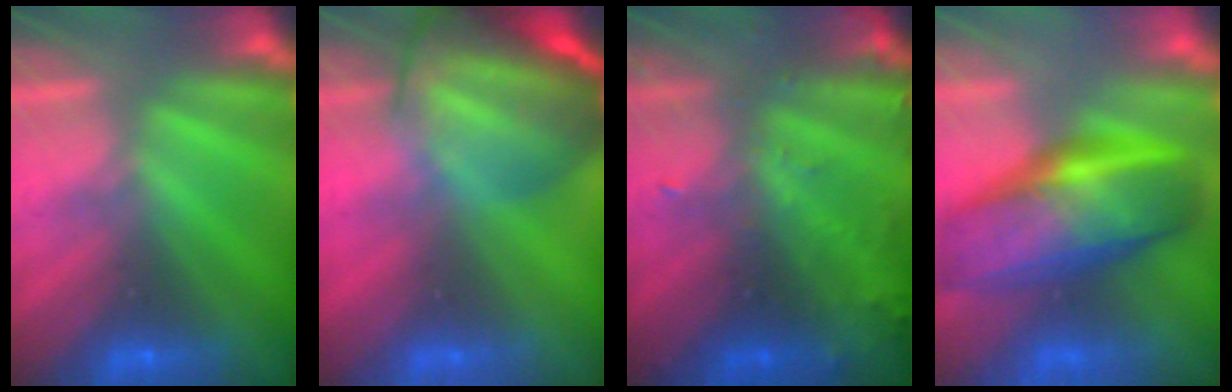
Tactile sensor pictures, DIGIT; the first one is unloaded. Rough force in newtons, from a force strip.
{"total": 7.0}
{"total": 8.7}
{"total": 9.6}